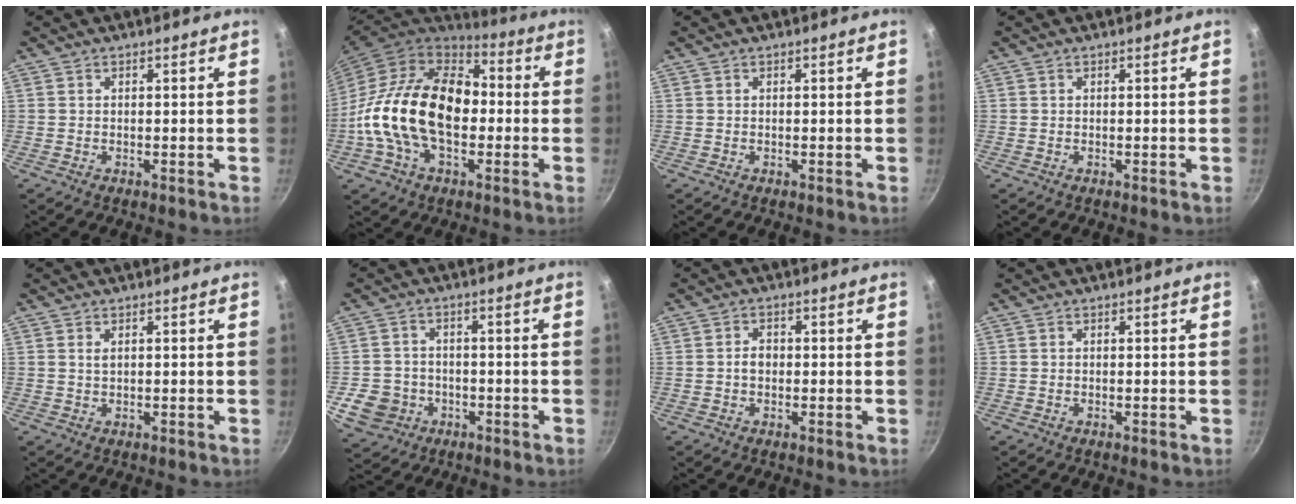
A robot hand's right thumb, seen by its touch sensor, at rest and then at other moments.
{"total": 23.5, "force": [-1.8, 15.0, 18.0], "torque": [-0.301, 0.039, -0.045]}
{"total": 0.0}
{"total": 0.0}
{"total": 1.1, "force": [0.5, 0.6, 0.8], "torque": [-0.015, 0.001, 0.010]}
{"total": 8.0, "force": [-2.7, 6.9, 3.0], "torque": [-0.038, 0.021, -0.039]}
{"total": 2.4, "force": [-0.2, 1.8, 1.5], "torque": [-0.016, 0.011, -0.004]}
{"total": 0.0}